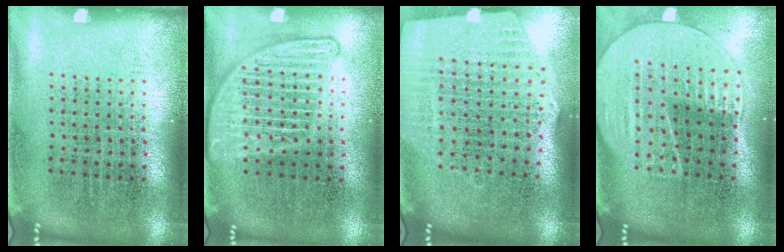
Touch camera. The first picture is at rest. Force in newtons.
{"total": 2.8, "press": 2.8, "slide": 0.3}
{"total": 2.6, "press": 2.2, "slide": 1.4}
{"total": 2.0, "press": 1.8, "slide": 0.8}